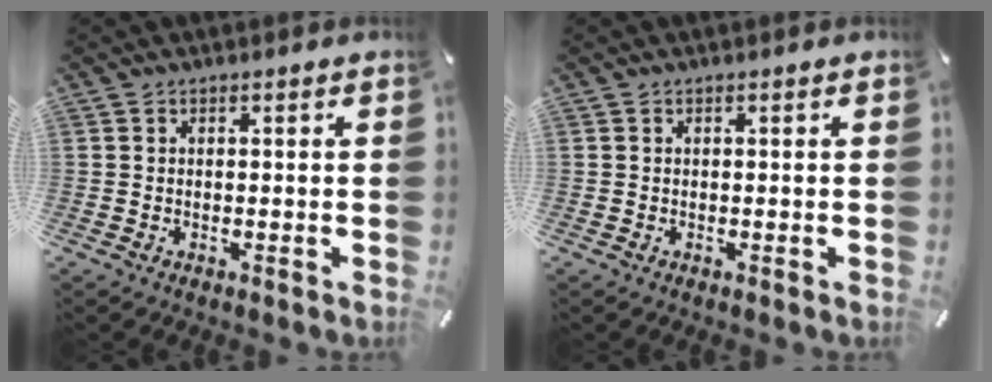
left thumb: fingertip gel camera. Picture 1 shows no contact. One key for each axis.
{"total": 0.0}